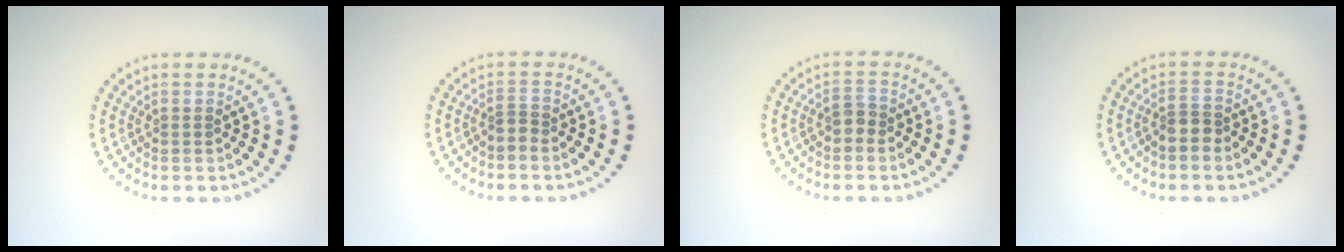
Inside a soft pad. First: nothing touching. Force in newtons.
{"total": 0.9, "press": 0.6, "slide": 0.7}
{"total": 1.4, "press": 1.2, "slide": 0.6}
{"total": 1.8, "press": 1.5, "slide": 1.0}